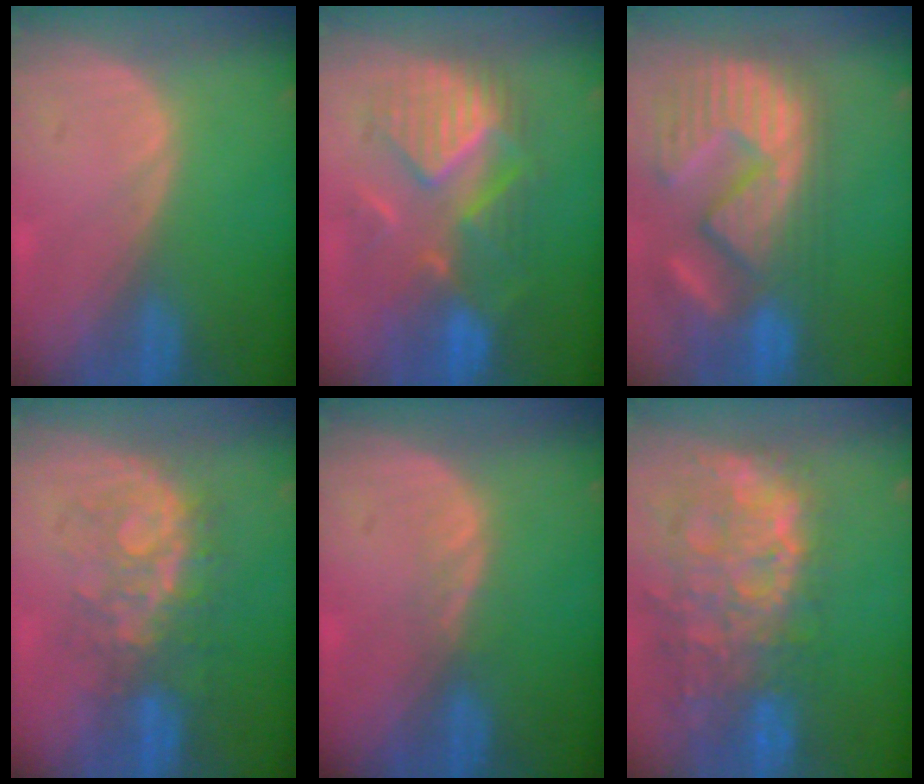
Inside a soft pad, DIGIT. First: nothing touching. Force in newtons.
{"total": 9.6, "press": 9.3, "slide": 2.2}
{"total": 14.4, "press": 12.2, "slide": 7.6}
{"total": 7.6, "press": 7.5, "slide": 1.5}
{"total": 1.5, "press": 1.5, "slide": 0.2}
{"total": 14.0, "press": 11.4, "slide": 8.2}